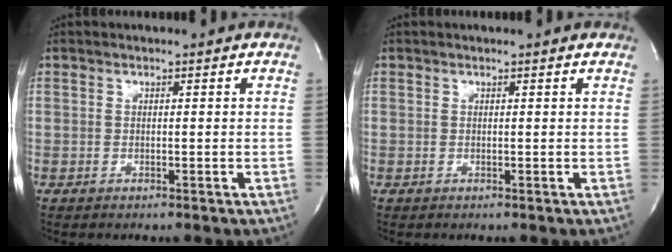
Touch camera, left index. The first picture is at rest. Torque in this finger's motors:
{"motor_torque": [0.28, -0.19, -0.01, -0.01]}